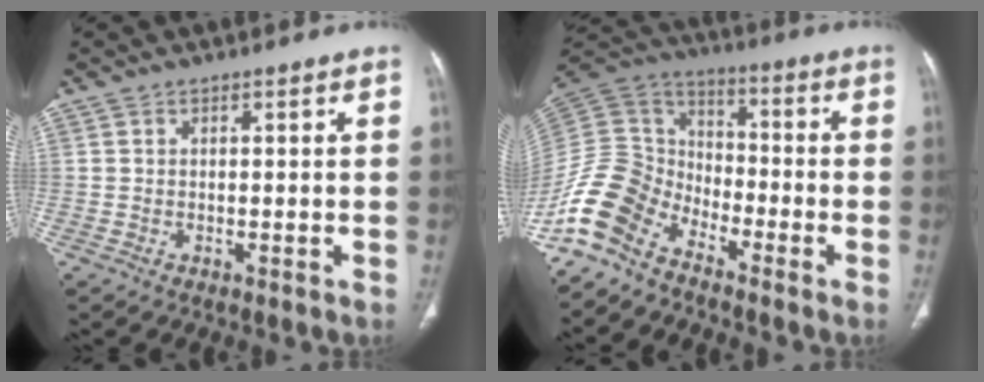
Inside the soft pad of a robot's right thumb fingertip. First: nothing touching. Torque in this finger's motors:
{"motor_torque": [0.33, 0.15, 1.43, -1.32, 0.24]}